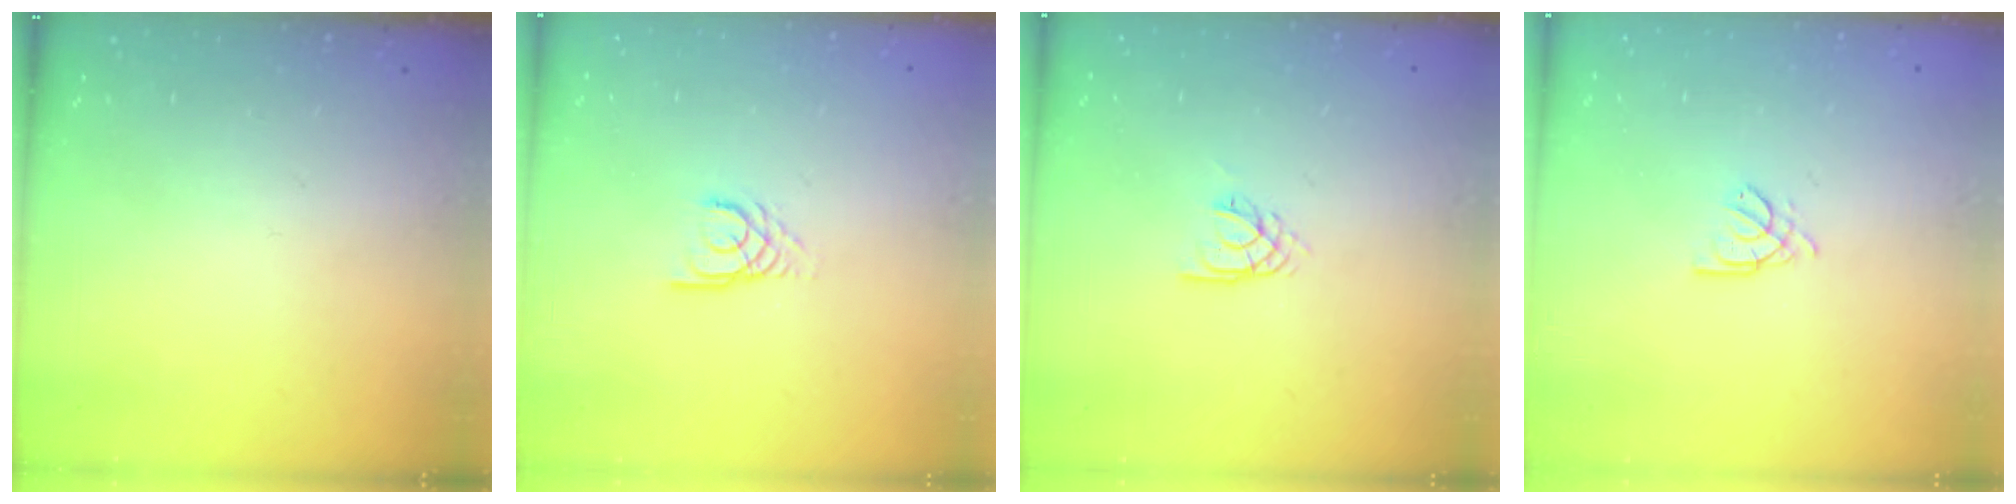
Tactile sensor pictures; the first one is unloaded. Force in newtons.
{"total": 1.3, "press": 1.3, "slide": 0.2}
{"total": 2.2, "press": 2.2, "slide": 0.3}
{"total": 2.0, "press": 2.0, "slide": 0.4}